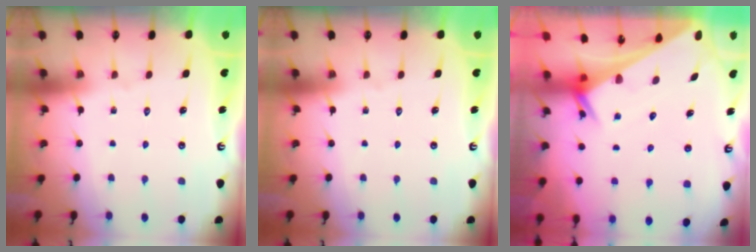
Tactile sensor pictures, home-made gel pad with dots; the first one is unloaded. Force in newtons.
{"total": 0.0}
{"total": 2.6, "press": 2.6, "slide": 0.1}